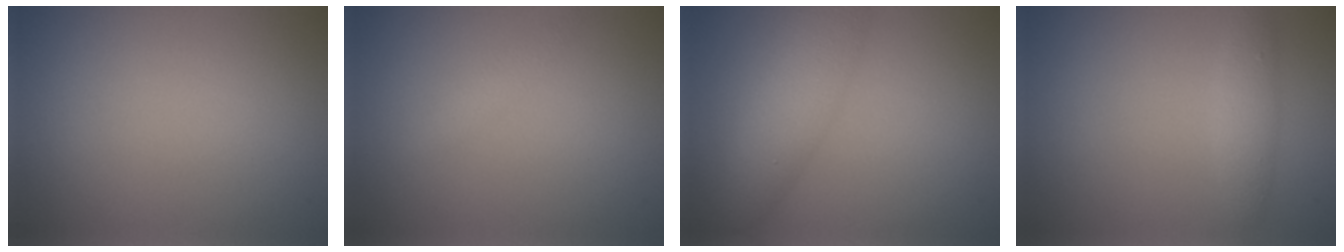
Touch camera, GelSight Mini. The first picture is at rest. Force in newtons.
{"total": 0.9, "press": 0.9, "slide": 0.0}
{"total": 5.3, "press": 5.3, "slide": 0.2}
{"total": 1.9, "press": 1.9, "slide": 0.1}